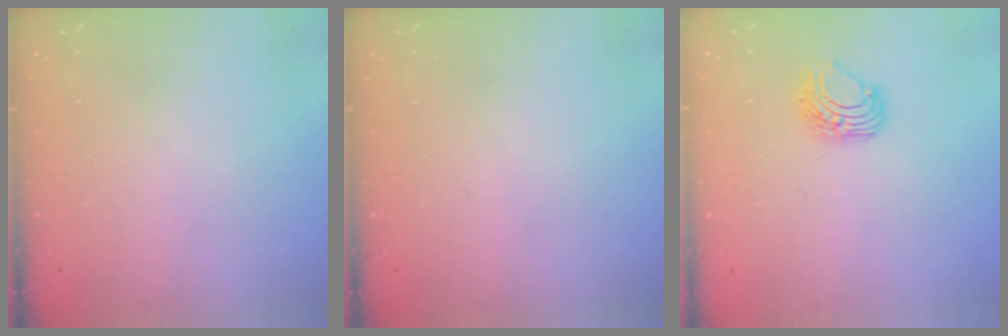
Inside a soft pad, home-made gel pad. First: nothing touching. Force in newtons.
{"total": 0.0}
{"total": 7.5, "press": 7.5, "slide": 0.7}